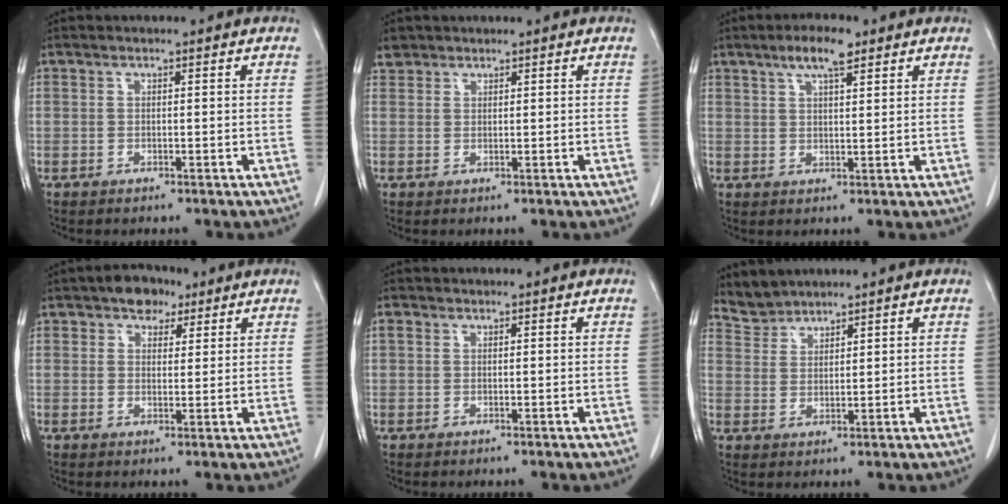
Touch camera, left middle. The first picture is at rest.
{"total": 1.8, "force": [1.4, 1.2, -0.1], "torque": [0.006, 0.008, 0.023]}
{"total": 5.3, "force": [3.4, 1.1, 3.8], "torque": [-0.075, 0.006, 0.058]}
{"total": 4.6, "force": [2.9, 2.9, 2.1], "torque": [-0.031, 0.014, 0.047]}
{"total": 0.9, "force": [0.4, 0.7, 0.3], "torque": [-0.006, 0.008, 0.007]}
{"total": 3.3, "force": [3.2, 0.6, -0.7], "torque": [0.009, 0.008, 0.070]}